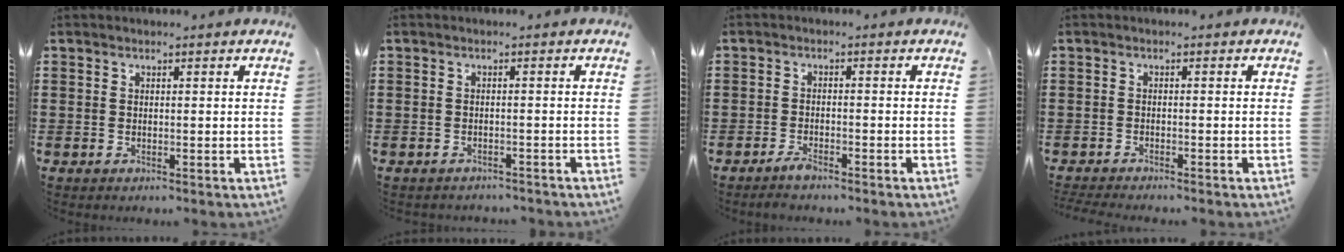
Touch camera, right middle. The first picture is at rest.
{"total": 1.2, "force": [-1.2, 0.3, -0.1], "torque": [-0.003, 0.003, -0.028]}
{"total": 2.1, "force": [-1.8, 0.4, 1.0], "torque": [-0.025, 0.000, -0.038]}
{"total": 1.6, "force": [-1.6, 0.1, 0.1], "torque": [-0.006, 0.001, -0.034]}